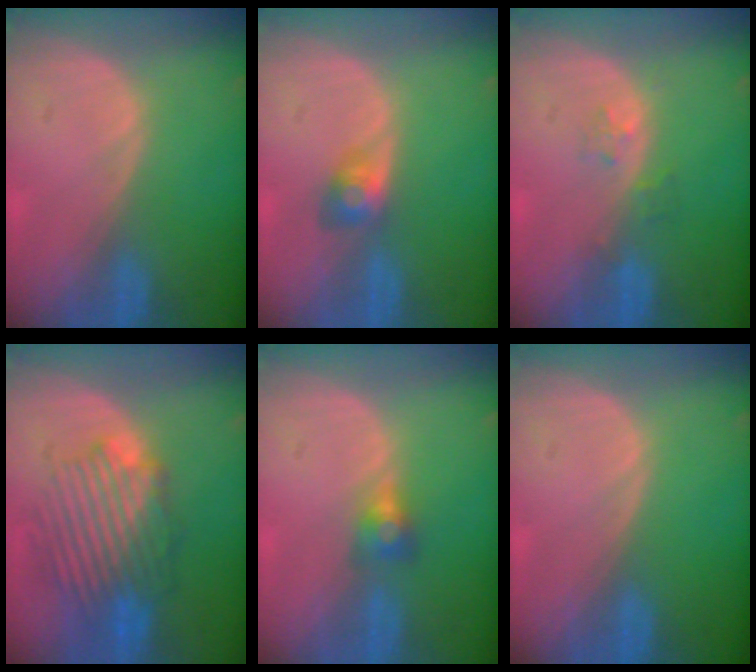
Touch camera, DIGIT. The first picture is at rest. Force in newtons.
{"total": 3.0, "press": 2.7, "slide": 1.3}
{"total": 1.9, "press": 1.9, "slide": 0.2}
{"total": 8.9, "press": 8.8, "slide": 1.4}
{"total": 2.8, "press": 2.5, "slide": 1.3}
{"total": 0.0}